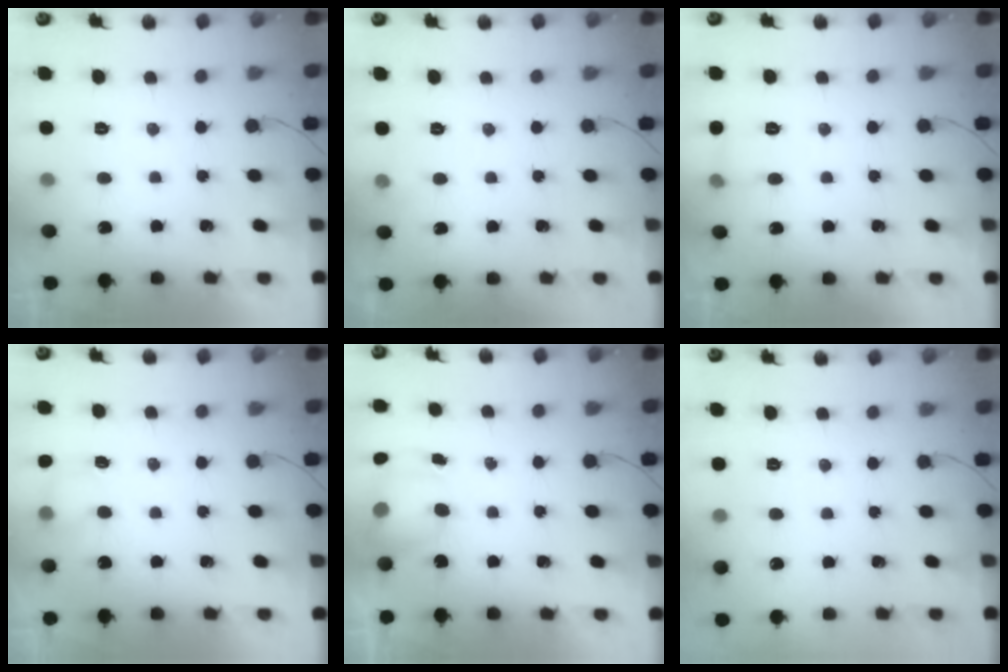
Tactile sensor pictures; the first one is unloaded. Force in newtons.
{"total": 3.1, "press": 2.8, "slide": 1.4}
{"total": 4.3, "press": 4.1, "slide": 1.1}
{"total": 3.5, "press": 3.3, "slide": 1.0}
{"total": 5.8, "press": 5.7, "slide": 0.7}
{"total": 0.0}